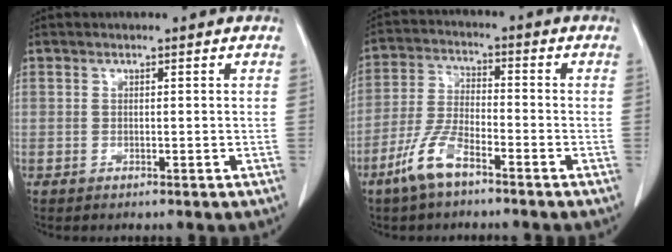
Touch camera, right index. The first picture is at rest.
{"total": 7.6, "force": [-5.0, 1.9, 5.3], "torque": [-0.121, -0.006, -0.102]}